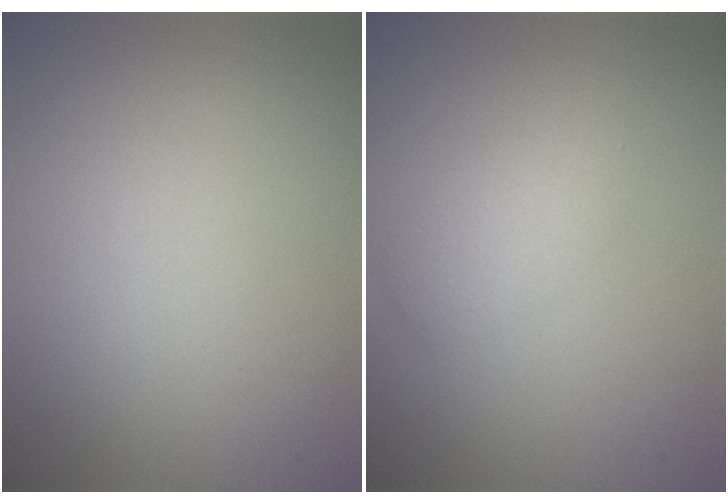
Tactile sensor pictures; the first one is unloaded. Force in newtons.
{"total": 2.0, "press": 2.0, "slide": 0.0}